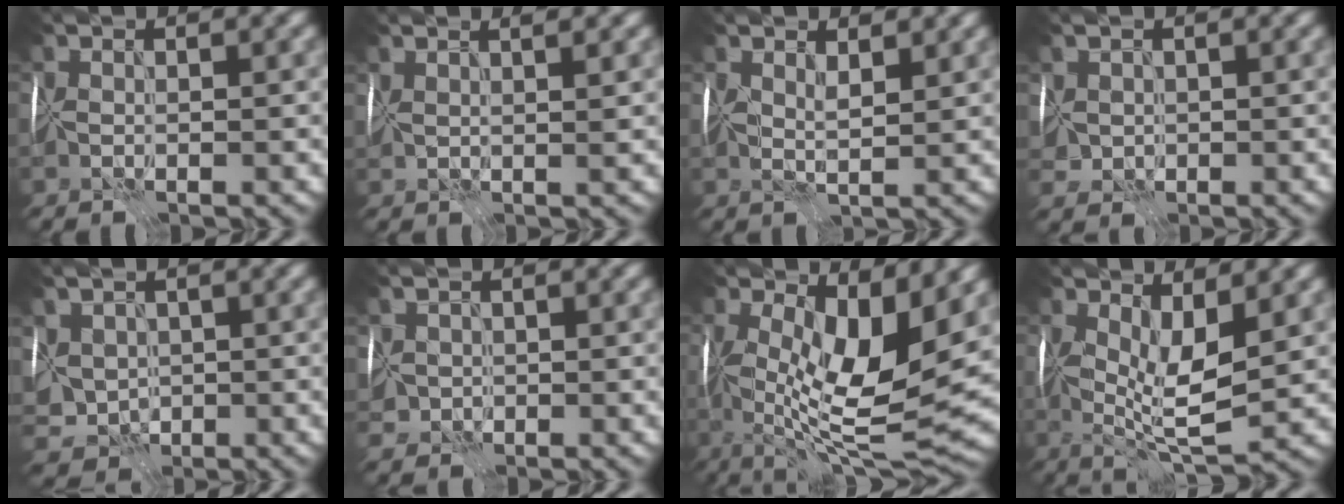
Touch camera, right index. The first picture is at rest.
{"total": 3.4, "force": [2.2, 1.2, 2.3], "torque": [-0.013, 0.022, 0.010]}
{"total": 2.1, "force": [1.3, 0.9, 1.4], "torque": [-0.029, -0.001, 0.026]}
{"total": 1.8, "force": [0.7, 1.5, 0.6], "torque": [-0.013, 0.000, 0.015]}
{"total": 4.5, "force": [0.4, 3.8, 2.5], "torque": [-0.055, -0.001, 0.013]}
{"total": 1.9, "force": [0.4, 1.7, 0.7], "torque": [-0.014, 0.000, 0.007]}
{"total": 11.9, "force": [1.6, 4.3, 10.9], "torque": [-0.175, -0.018, 0.023]}
{"total": 6.2, "force": [1.4, 2.2, 5.6], "torque": [-0.109, -0.009, 0.026]}